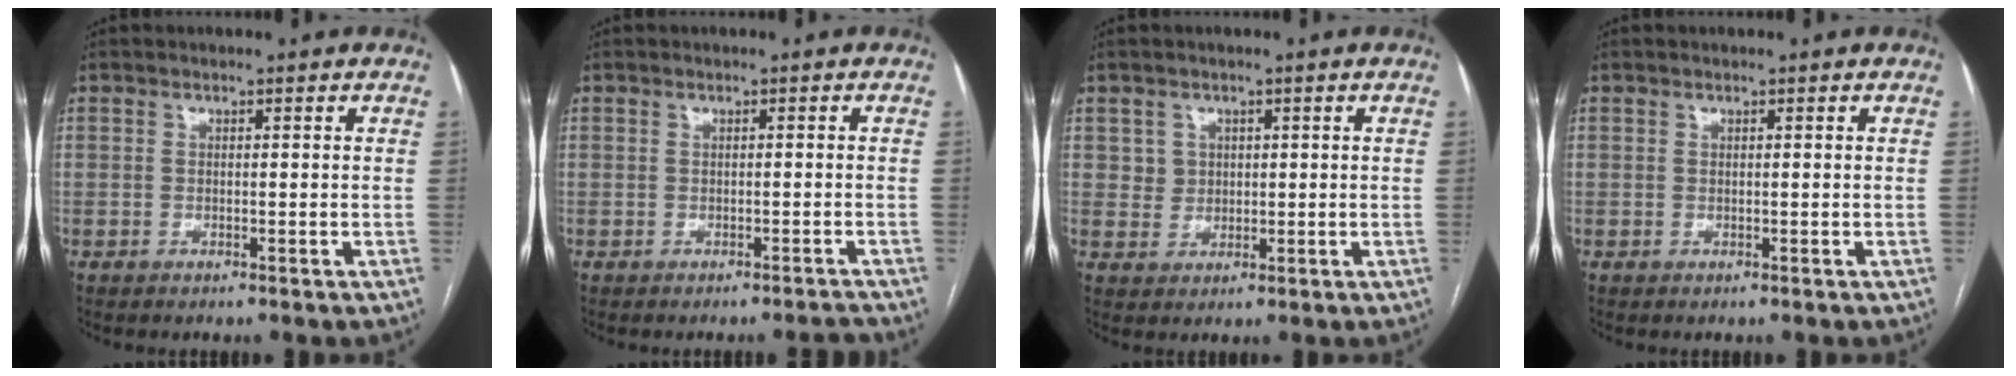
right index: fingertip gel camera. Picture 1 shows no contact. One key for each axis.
{"total": 1.7, "fx": -1.6, "fy": -0.5, "fz": 0.2, "tx": 0.000, "ty": -0.003, "tz": -0.020}
{"total": 2.6, "fx": 0.8, "fy": 2.4, "fz": 0.2, "tx": 0.002, "ty": 0.001, "tz": 0.013}
{"total": 0.0}